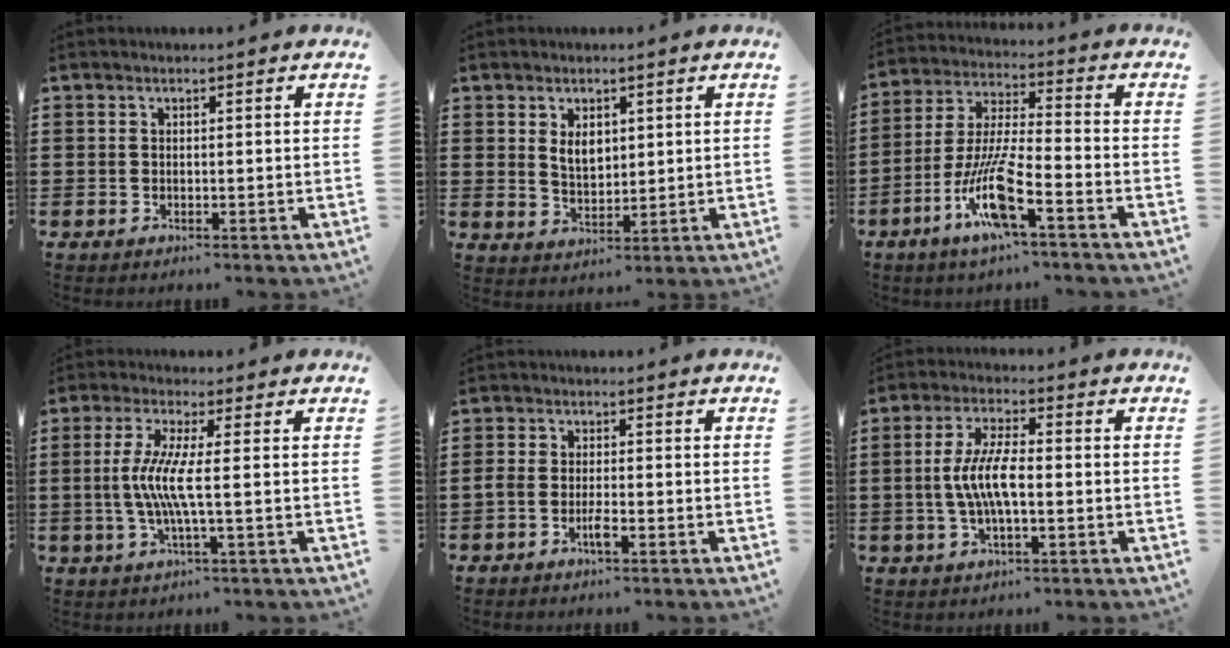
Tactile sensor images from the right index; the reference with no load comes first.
{"total": 3.7, "force": [1.5, 2.4, 2.4], "torque": [-0.038, 0.004, 0.023]}
{"total": 11.4, "force": [-6.2, 1.6, 9.4], "torque": [-0.206, -0.011, -0.121]}
{"total": 6.4, "force": [-0.5, 0.0, 6.4], "torque": [-0.145, -0.018, -0.021]}
{"total": 2.7, "force": [-1.6, 0.7, 2.1], "torque": [-0.045, 0.001, -0.031]}
{"total": 7.1, "force": [-0.8, 2.2, 6.7], "torque": [-0.151, -0.006, -0.024]}